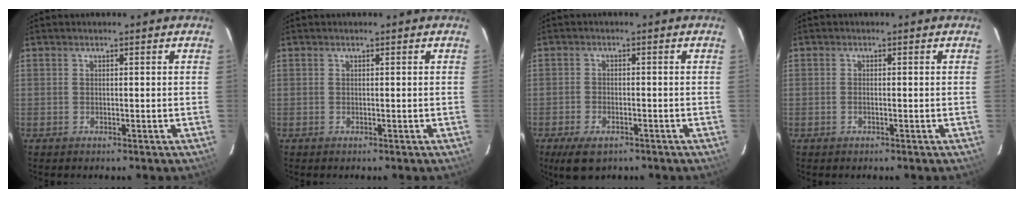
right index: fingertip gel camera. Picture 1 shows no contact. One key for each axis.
{"total": 0.0}
{"total": 6.2, "fx": -4.2, "fy": 3.1, "fz": 3.4, "tx": -0.084, "ty": -0.017, "tz": -0.070}
{"total": 0.7, "fx": -0.2, "fy": 0.3, "fz": 0.6, "tx": -0.014, "ty": 0.000, "tz": -0.005}